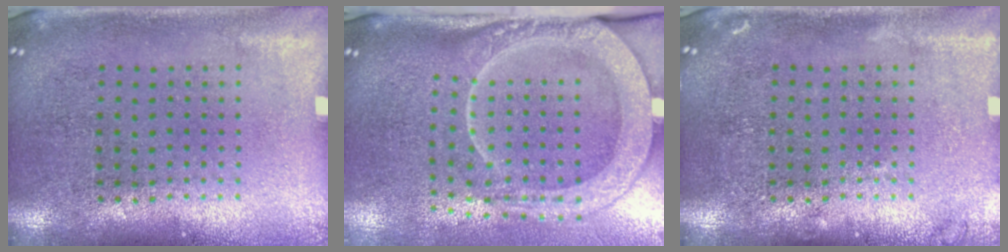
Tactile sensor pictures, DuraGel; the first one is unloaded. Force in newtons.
{"total": 2.7, "press": 2.1, "slide": 1.6}
{"total": 0.9, "press": 0.9, "slide": 0.2}